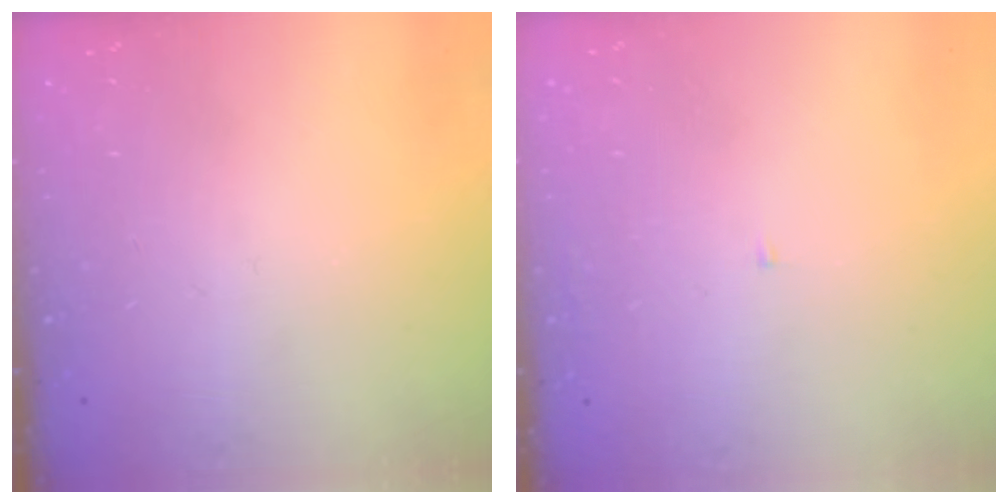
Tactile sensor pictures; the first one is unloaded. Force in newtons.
{"total": 2.1, "press": 2.1, "slide": 0.2}